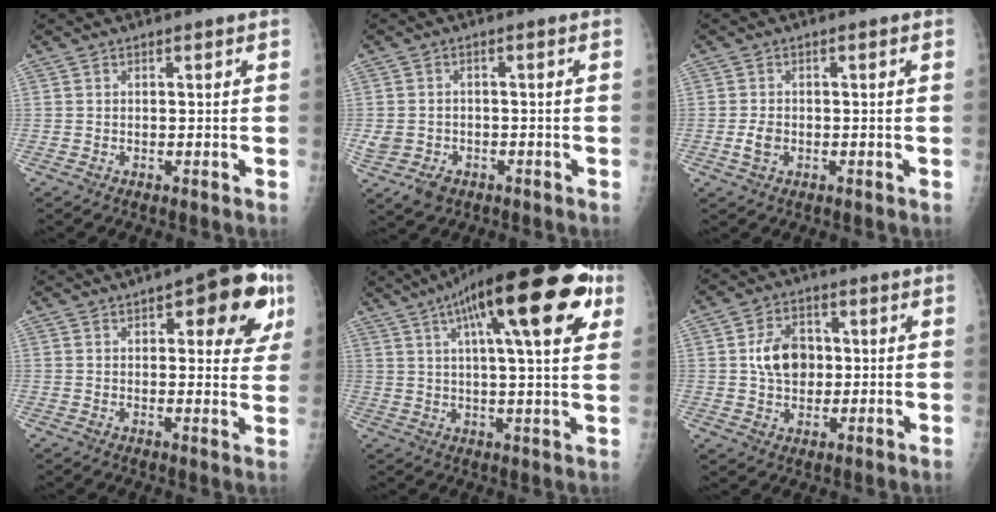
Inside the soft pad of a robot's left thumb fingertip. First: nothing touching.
{"total": 6.6, "force": [-3.1, 5.2, 2.8], "torque": [-0.067, 0.015, -0.040]}
{"total": 2.6, "force": [-0.7, 1.7, 1.8], "torque": [-0.033, 0.005, -0.013]}
{"total": 14.7, "force": [6.2, 5.8, 12.0], "torque": [-0.100, -0.006, 0.067]}
{"total": 24.3, "force": [11.1, 6.4, 20.7], "torque": [-0.299, 0.006, 0.158]}
{"total": 8.7, "force": [0.8, 6.7, 5.5], "torque": [-0.066, 0.003, 0.013]}